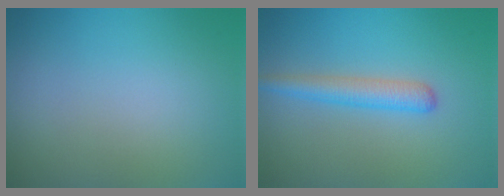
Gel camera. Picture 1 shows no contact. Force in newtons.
{"total": 2.7, "press": 2.7, "slide": 0.1}